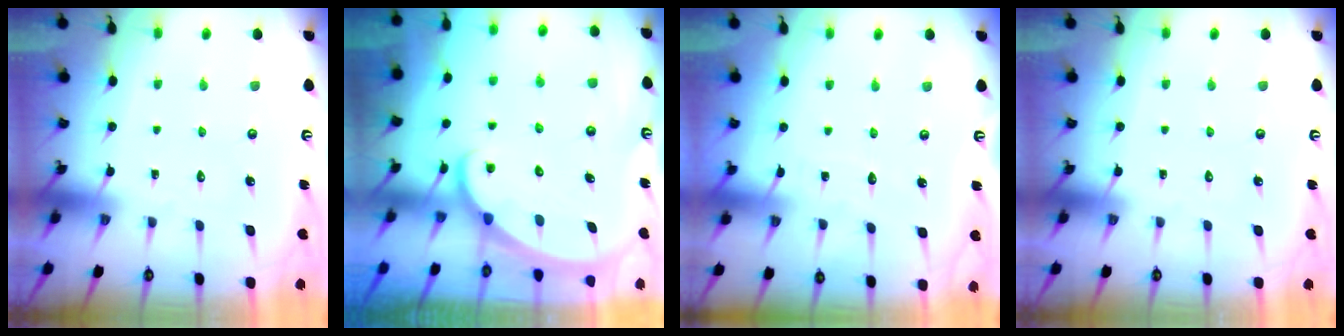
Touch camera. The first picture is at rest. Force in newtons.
{"total": 2.5, "press": 2.5, "slide": 0.3}
{"total": 2.6, "press": 2.6, "slide": 0.3}
{"total": 0.0}